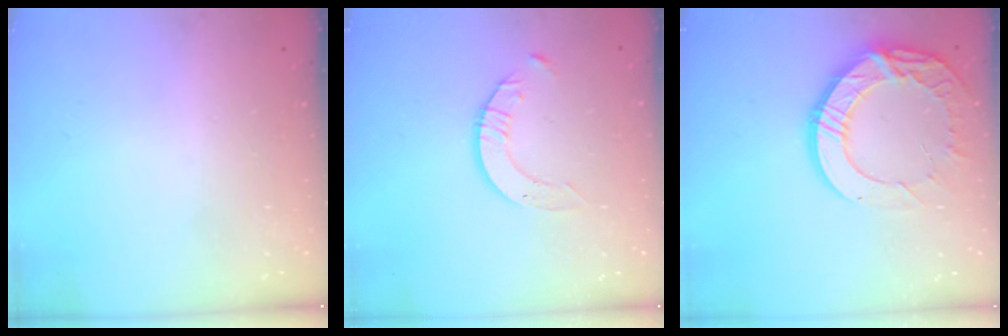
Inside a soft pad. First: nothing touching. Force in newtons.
{"total": 4.0, "press": 4.0, "slide": 0.5}
{"total": 15.9, "press": 15.9, "slide": 1.3}